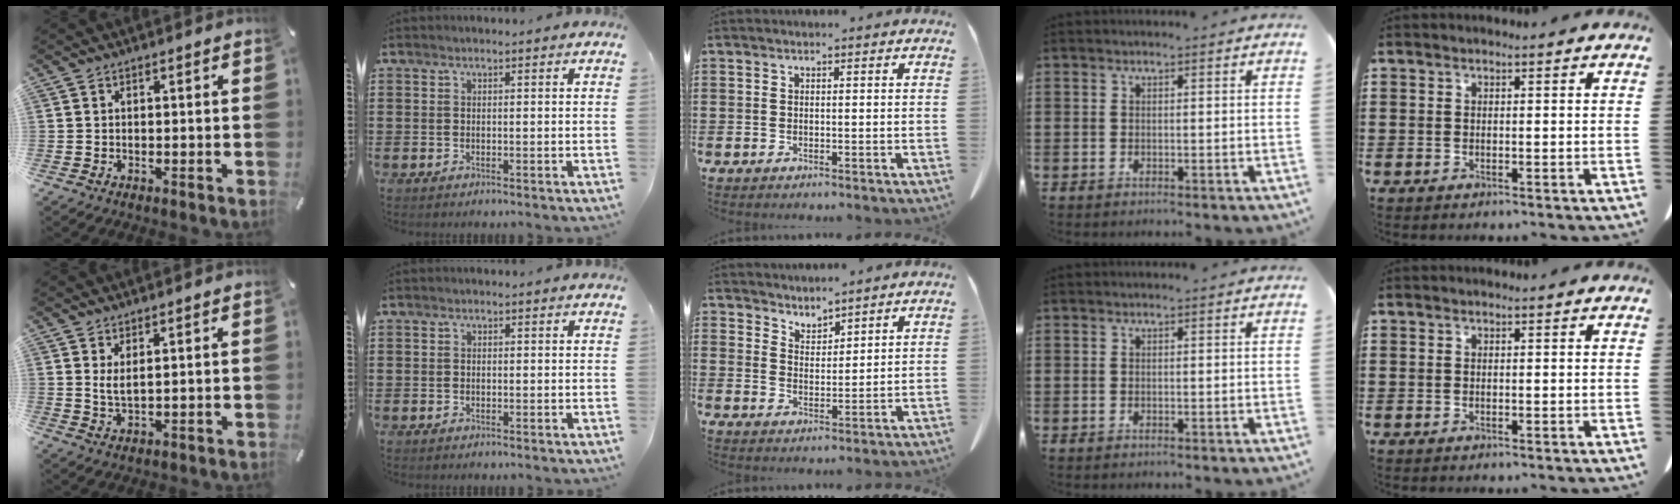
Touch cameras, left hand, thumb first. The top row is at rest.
{"thumb": {"total": 3.2, "force": [1.6, 0.8, 2.6], "torque": [-0.055, -0.001, 0.028]}, "index": {"total": 0.5, "force": [-0.2, 0.4, 0.3], "torque": [-0.007, 0.000, -0.005]}, "middle": {"total": 3.2, "force": [3.1, 0.2, -0.6], "torque": [-0.001, -0.015, 0.058]}}